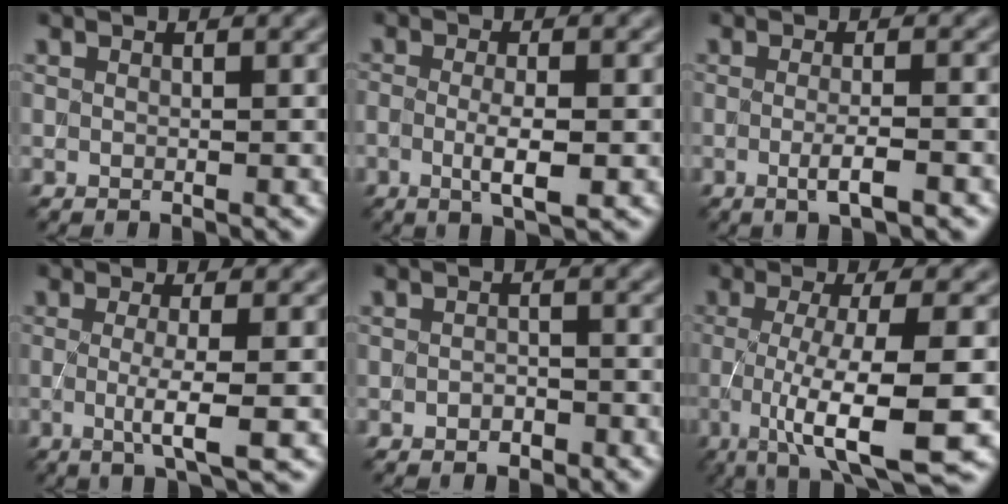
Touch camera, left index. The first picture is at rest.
{"total": 3.2, "force": [-0.6, 0.7, 3.0], "torque": [-0.061, -0.007, -0.012]}
{"total": 2.8, "force": [-0.7, 0.6, 2.7], "torque": [-0.041, -0.003, -0.015]}
{"total": 4.0, "force": [-0.4, 0.8, 3.9], "torque": [-0.067, -0.010, -0.010]}
{"total": 1.2, "force": [-0.8, 0.7, 0.5], "torque": [-0.013, 0.002, -0.014]}
{"total": 9.8, "force": [-2.8, 2.1, 9.2], "torque": [-0.139, -0.010, -0.051]}